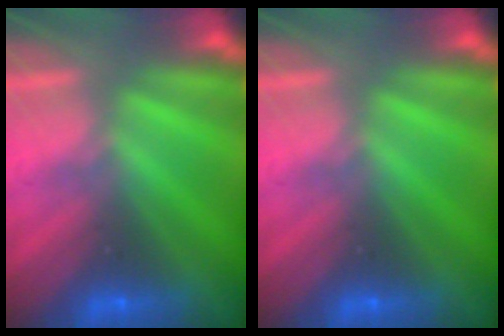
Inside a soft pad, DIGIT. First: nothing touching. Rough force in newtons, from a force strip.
{"total": 0.0}